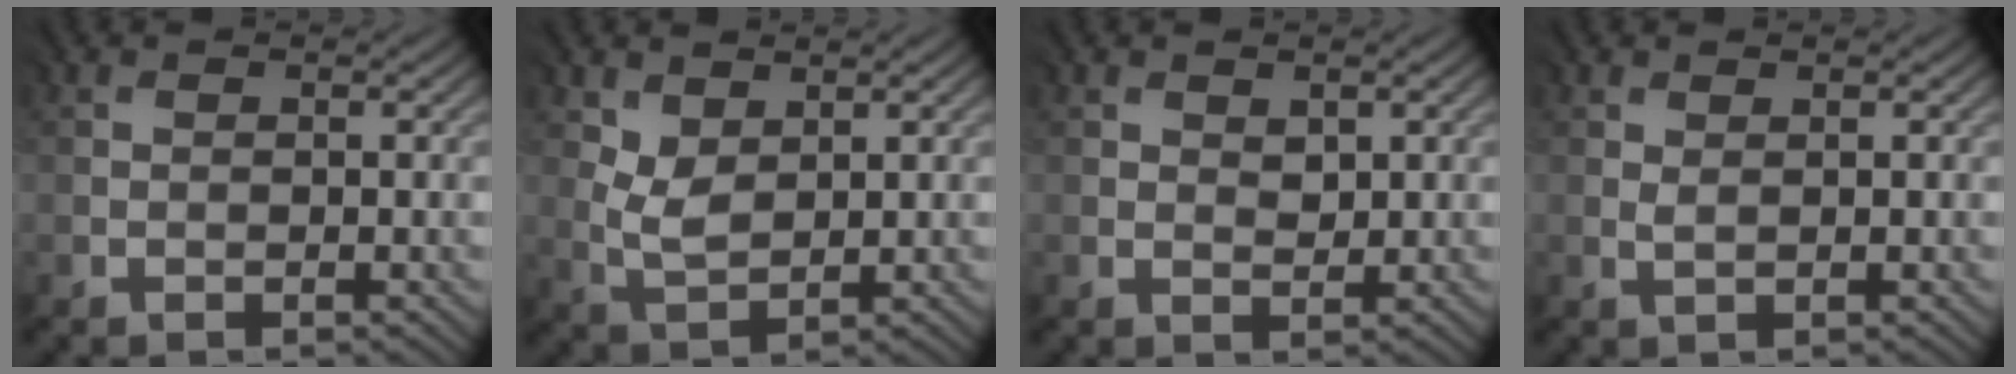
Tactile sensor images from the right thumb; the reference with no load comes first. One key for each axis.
{"total": 3.4, "fx": 2.0, "fy": 2.0, "fz": 1.8, "tx": -0.051, "ty": -0.006, "tz": 0.044}
{"total": 1.6, "fx": 0.8, "fy": 1.0, "fz": 0.8, "tx": -0.014, "ty": -0.003, "tz": 0.018}
{"total": 0.5, "fx": 0.5, "fy": 0.0, "fz": 0.1, "tx": -0.009, "ty": -0.001, "tz": 0.012}